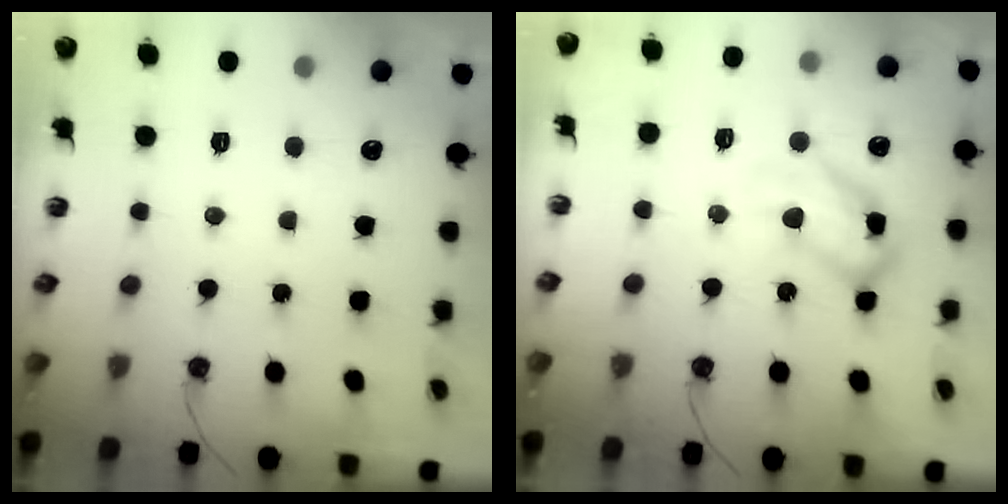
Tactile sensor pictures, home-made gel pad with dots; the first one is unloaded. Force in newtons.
{"total": 15.8, "press": 15.7, "slide": 1.1}